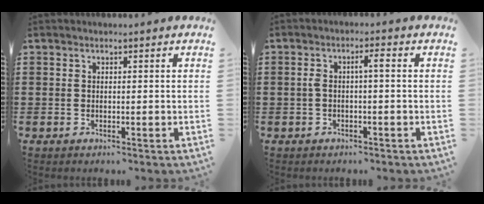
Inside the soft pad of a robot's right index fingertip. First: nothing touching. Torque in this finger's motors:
{"motor_torque": [0.73, -0.34, 0.22, 0.05]}